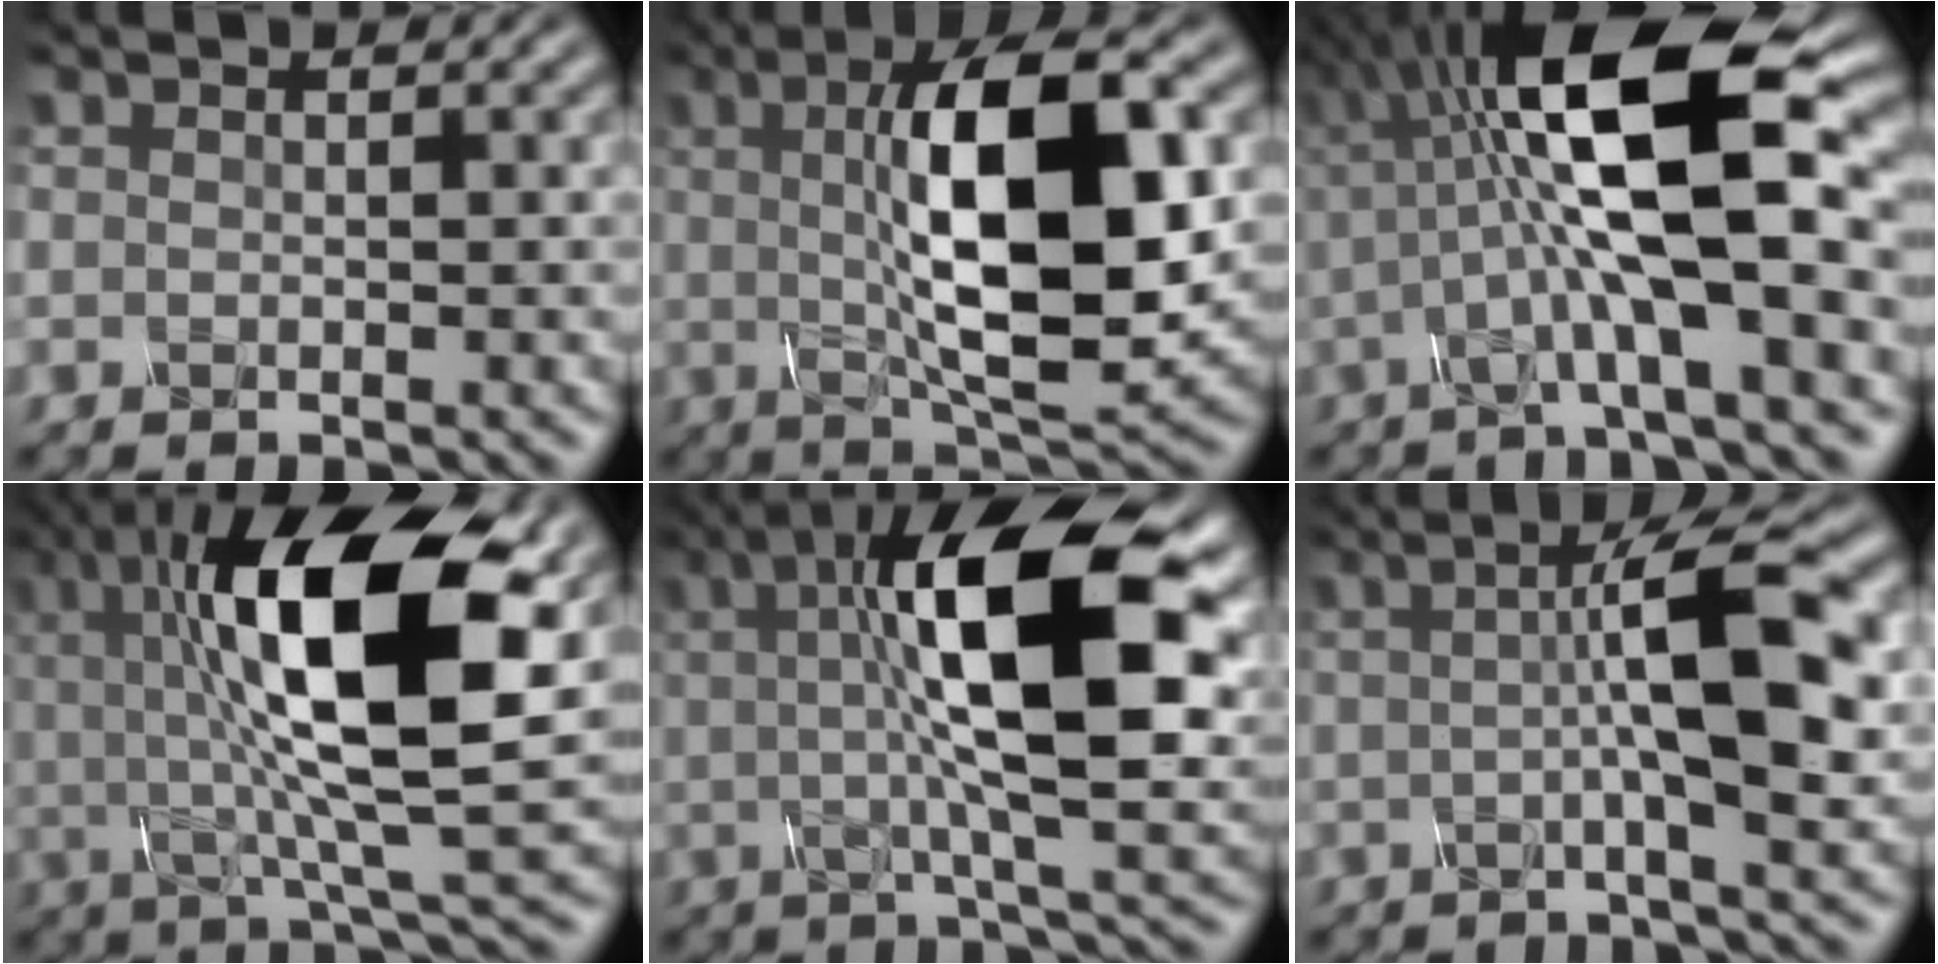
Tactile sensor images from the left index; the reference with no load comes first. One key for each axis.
{"total": 12.4, "fx": 1.5, "fy": 3.8, "fz": 11.7, "tx": -0.175, "ty": 0.005, "tz": 0.029}
{"total": 13.2, "fx": 0.8, "fy": 3.8, "fz": 12.6, "tx": -0.216, "ty": 0.026, "tz": 0.011}
{"total": 14.4, "fx": 3.8, "fy": 4.5, "fz": 13.2, "tx": -0.221, "ty": 0.007, "tz": 0.060}
{"total": 14.0, "fx": 2.9, "fy": 3.8, "fz": 13.2, "tx": -0.197, "ty": 0.015, "tz": 0.046}
{"total": 8.3, "fx": 1.0, "fy": 1.6, "fz": 8.0, "tx": -0.108, "ty": 0.013, "tz": 0.011}